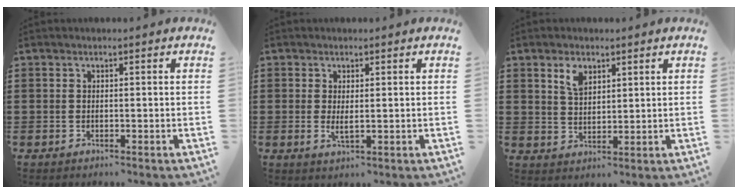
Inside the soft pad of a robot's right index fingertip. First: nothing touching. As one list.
[{"total": 2.0, "force": [0.5, 0.6, 1.8], "torque": [-0.035, 0.001, 0.008]}, {"total": 3.8, "force": [2.4, 2.0, 2.3], "torque": [-0.045, 0.003, 0.041]}]